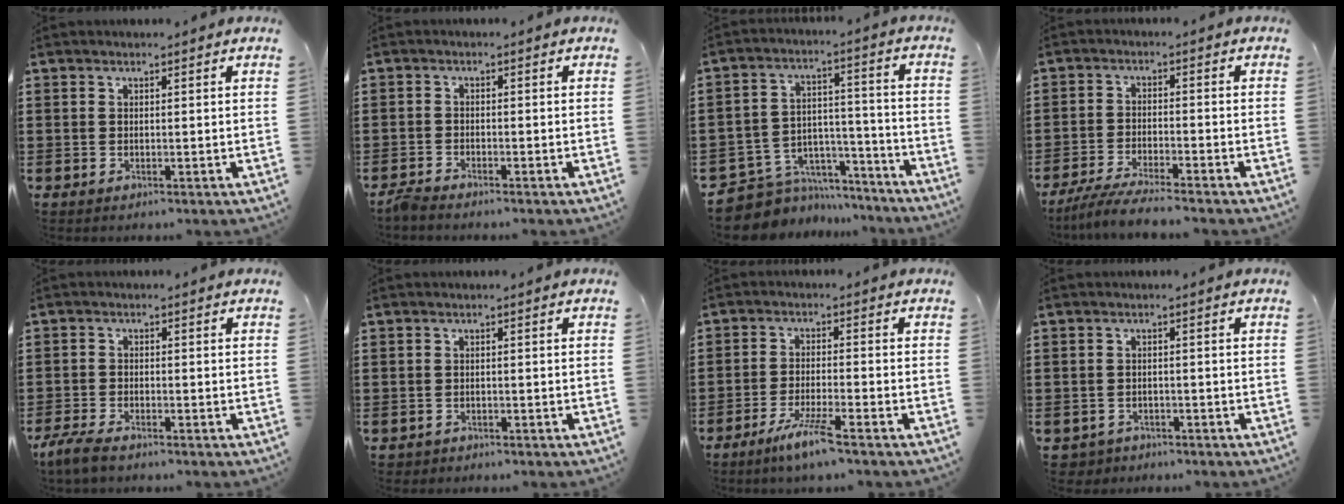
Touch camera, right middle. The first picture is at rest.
{"total": 1.9, "force": [-1.8, 0.1, 0.5], "torque": [-0.017, -0.001, -0.039]}
{"total": 6.8, "force": [-5.9, 3.4, 0.6], "torque": [-0.026, 0.004, -0.113]}
{"total": 4.8, "force": [-4.5, 0.0, 1.8], "torque": [-0.044, -0.011, -0.090]}
{"total": 3.4, "force": [-3.0, 0.6, 1.5], "torque": [-0.047, -0.004, -0.066]}
{"total": 1.0, "force": [-0.9, 0.5, -0.1], "torque": [-0.001, 0.003, -0.022]}
{"total": 5.6, "force": [-4.3, 0.0, 3.6], "torque": [-0.076, -0.013, -0.079]}
{"total": 1.5, "force": [-1.4, 0.7, -0.2], "torque": [-0.003, 0.002, -0.032]}